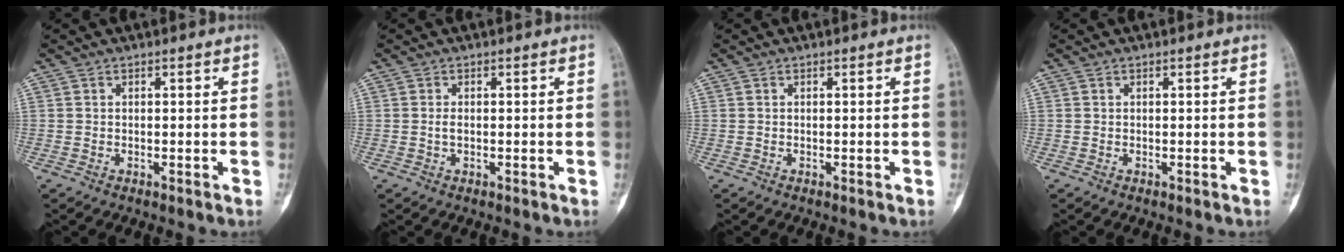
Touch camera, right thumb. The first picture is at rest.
{"total": 1.0, "force": [-0.1, 0.5, 0.8], "torque": [-0.017, 0.000, -0.001]}
{"total": 0.0}
{"total": 0.0}